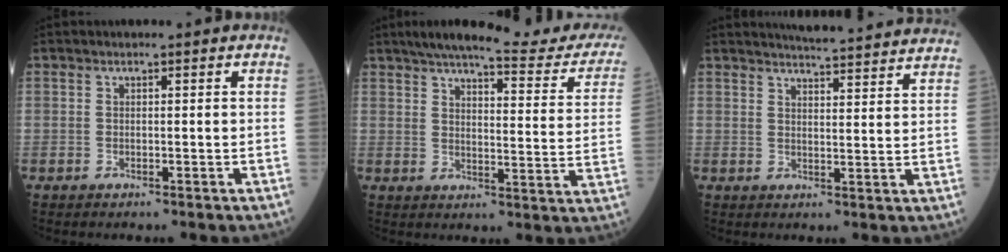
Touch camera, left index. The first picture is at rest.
{"total": 23.4, "force": [20.6, 2.7, 10.8], "torque": [-0.145, -0.046, 0.245]}
{"total": 17.4, "force": [16.7, 0.3, 5.1], "torque": [-0.069, -0.029, 0.195]}